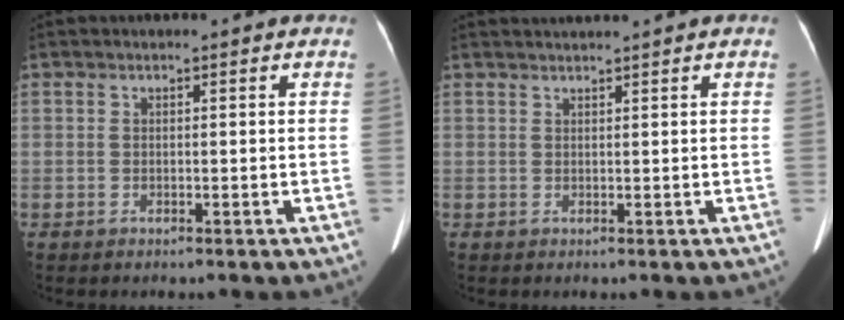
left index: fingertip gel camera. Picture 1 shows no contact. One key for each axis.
{"total": 2.1, "fx": 1.9, "fy": -0.8, "fz": 0.6, "tx": -0.005, "ty": 0.015, "tz": 0.040}